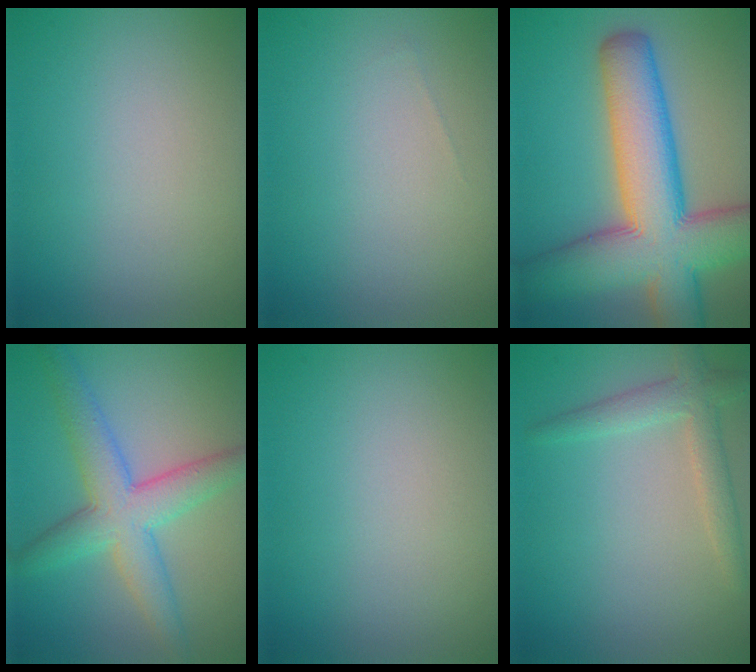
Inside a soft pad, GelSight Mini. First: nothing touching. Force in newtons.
{"total": 0.0}
{"total": 12.7, "press": 12.6, "slide": 0.7}
{"total": 5.7, "press": 5.7, "slide": 0.1}
{"total": 0.0}
{"total": 2.7, "press": 2.7, "slide": 0.1}